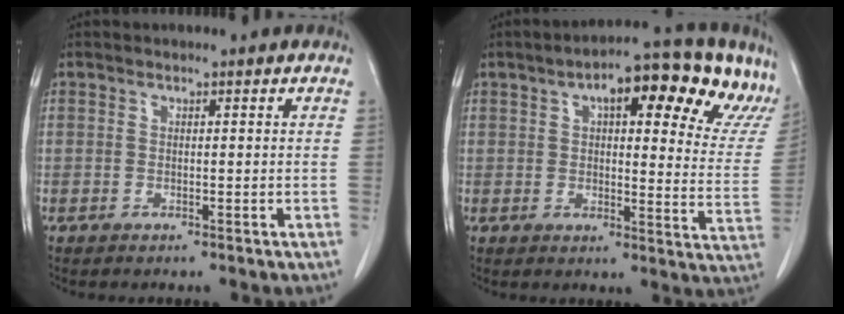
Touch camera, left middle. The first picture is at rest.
{"total": 21.0, "force": [13.0, 5.5, 15.5], "torque": [-0.196, 0.020, 0.144]}